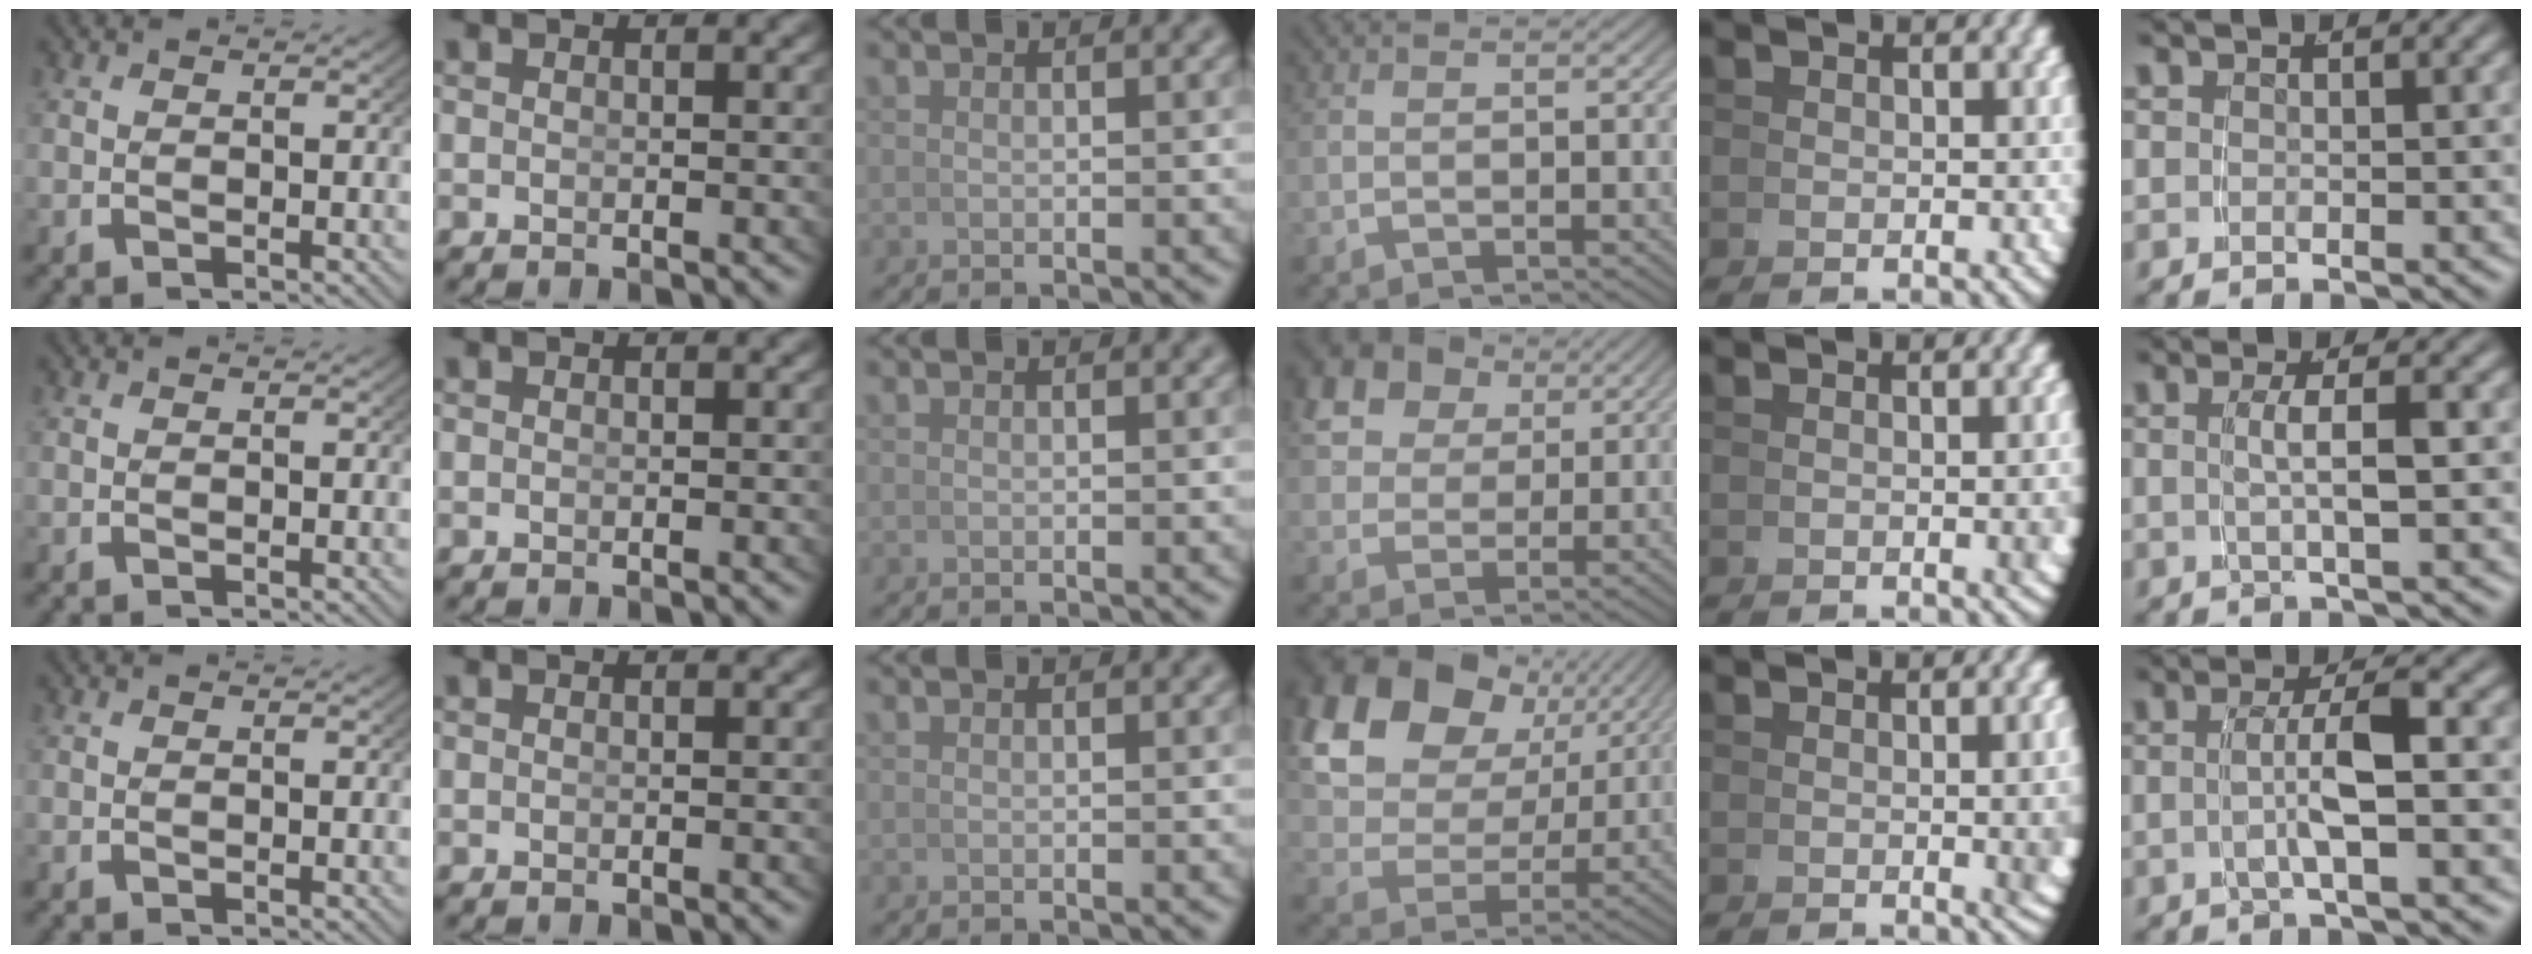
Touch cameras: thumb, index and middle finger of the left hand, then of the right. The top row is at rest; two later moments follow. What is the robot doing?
{"motion": "grasp_and_lifting", "object": "calculator"}